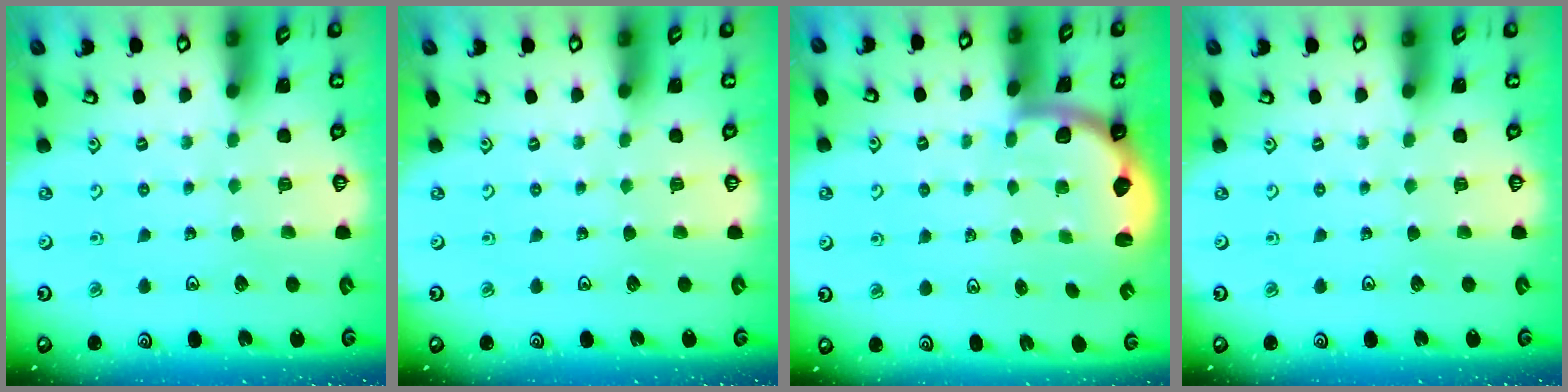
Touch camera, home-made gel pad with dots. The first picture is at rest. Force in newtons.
{"total": 0.0}
{"total": 2.1, "press": 2.0, "slide": 0.8}
{"total": 0.0}